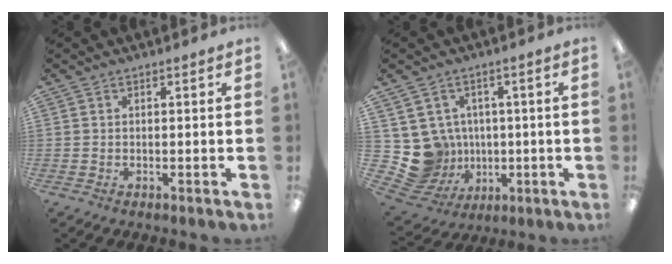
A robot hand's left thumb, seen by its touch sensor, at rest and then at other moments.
{"total": 10.3, "force": [0.0, 10.1, 2.3], "torque": [-0.094, -0.008, 0.011]}